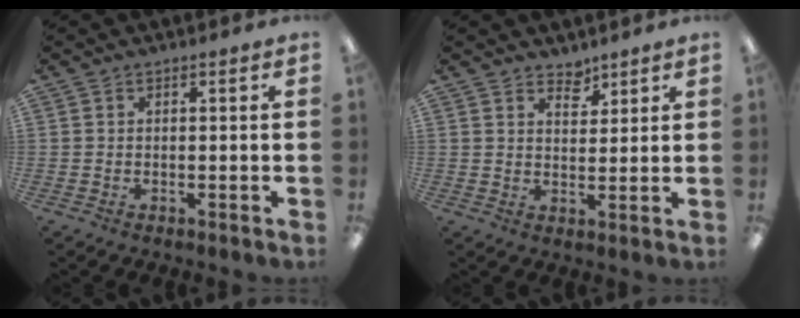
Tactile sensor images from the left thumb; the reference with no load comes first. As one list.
[{"total": 3.8, "force": [3.4, 1.6, 0.2], "torque": [0.011, -0.026, 0.060]}]